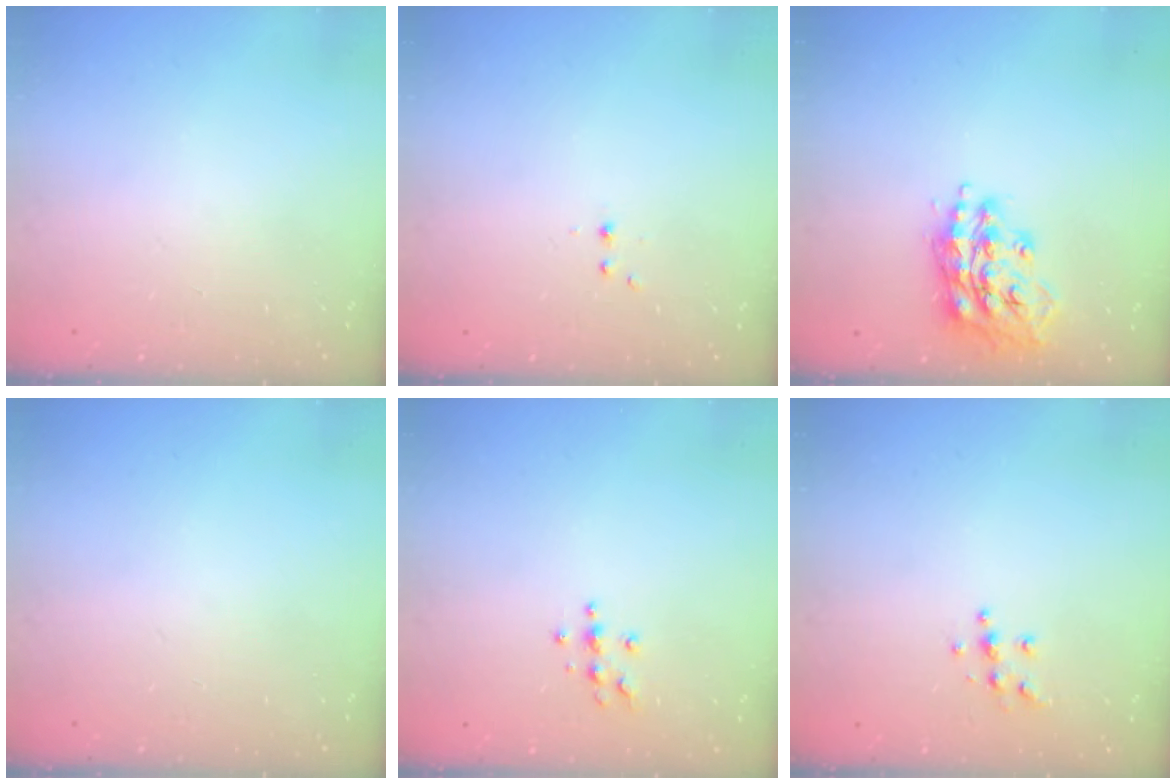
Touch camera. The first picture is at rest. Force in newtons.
{"total": 2.2, "press": 1.9, "slide": 1.0}
{"total": 15.5, "press": 15.5, "slide": 1.4}
{"total": 0.0}
{"total": 5.6, "press": 5.5, "slide": 0.7}
{"total": 5.4, "press": 5.4, "slide": 0.3}